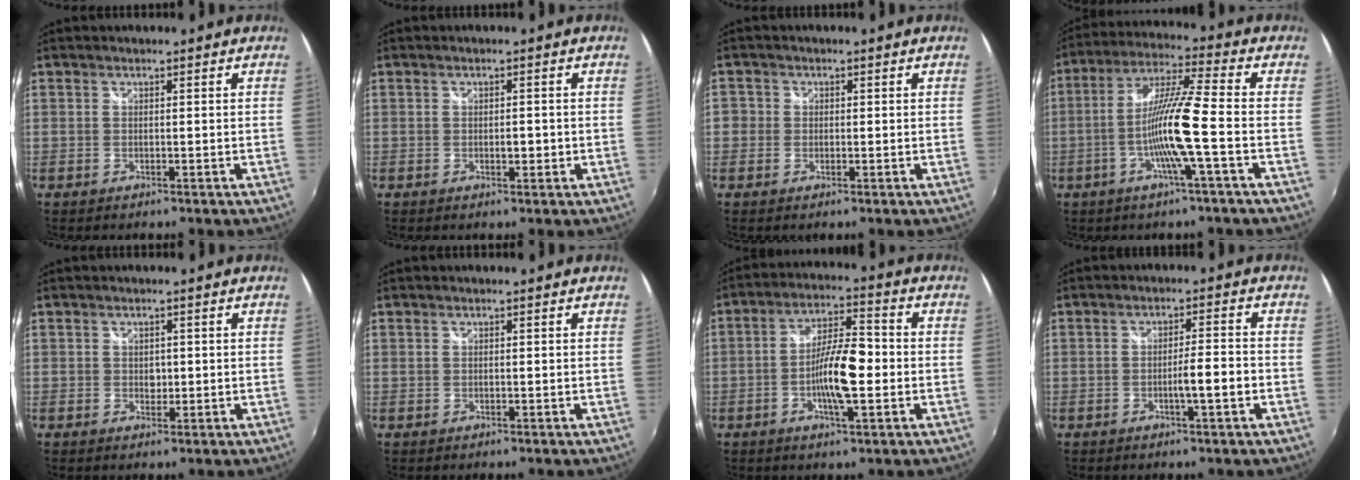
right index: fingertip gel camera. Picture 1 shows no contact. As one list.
[{"total": 1.6, "force": [-0.3, 0.9, 1.3], "torque": [-0.021, -0.001, -0.004]}, {"total": 2.7, "force": [-0.6, 2.5, 0.6], "torque": [-0.014, -0.002, -0.017]}, {"total": 11.8, "force": [-3.7, -0.9, 11.2], "torque": [-0.216, 0.000, -0.072]}, {"total": 1.6, "force": [0.0, 1.4, 0.7], "torque": [-0.009, 0.000, 0.000]}, {"total": 0.0}, {"total": 10.2, "force": [-2.1, 2.7, 9.6], "torque": [-0.178, 0.003, -0.039]}, {"total": 4.5, "force": [-1.7, -0.1, 4.1], "torque": [-0.069, -0.002, -0.025]}]